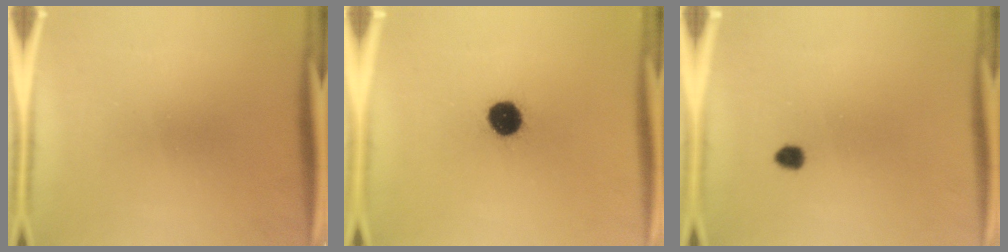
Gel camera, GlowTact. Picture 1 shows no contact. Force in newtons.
{"total": 8.6}
{"total": 1.8}